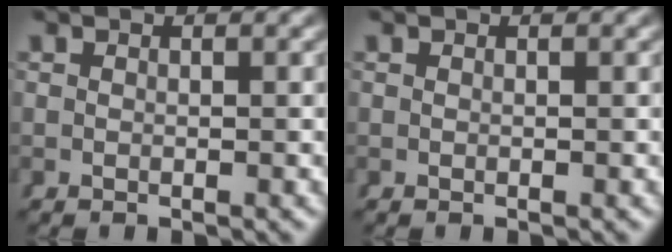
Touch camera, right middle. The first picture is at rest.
{"total": 0.0}